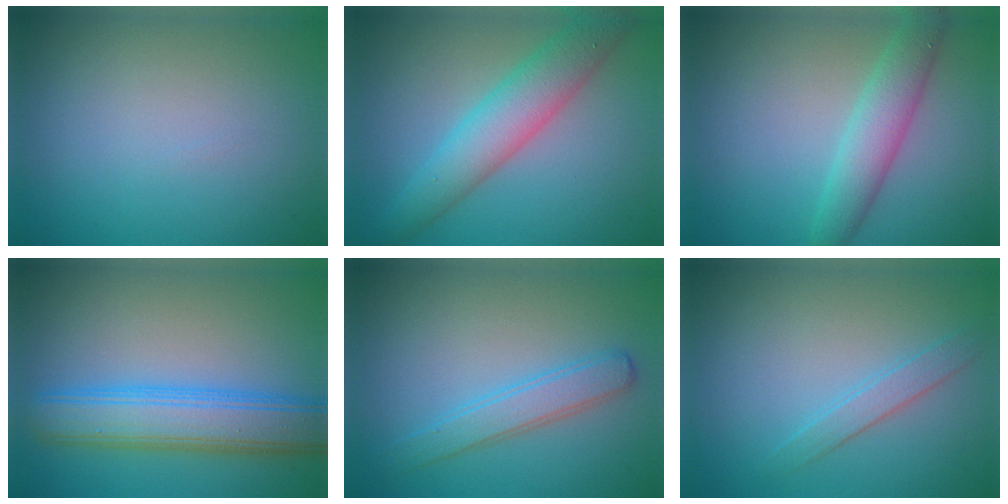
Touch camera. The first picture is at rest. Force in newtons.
{"total": 5.6, "press": 5.6, "slide": 0.2}
{"total": 3.8, "press": 3.8, "slide": 0.1}
{"total": 6.6, "press": 6.6, "slide": 0.2}
{"total": 2.8, "press": 2.8, "slide": 0.1}
{"total": 1.7, "press": 1.7, "slide": 0.1}